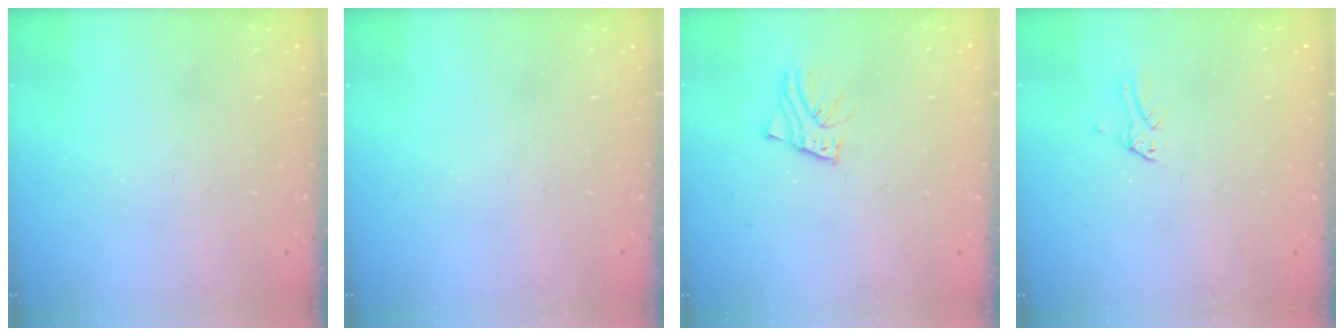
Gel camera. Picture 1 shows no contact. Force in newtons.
{"total": 0.0}
{"total": 3.0, "press": 3.0, "slide": 0.2}
{"total": 0.0}